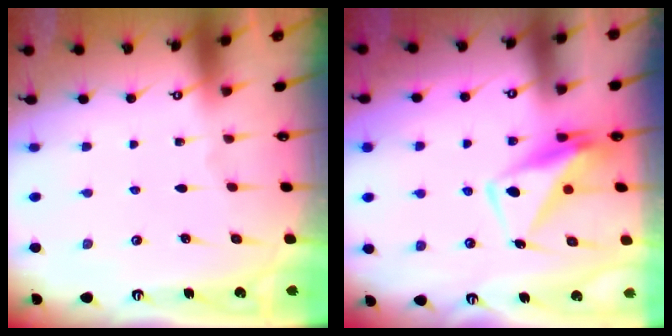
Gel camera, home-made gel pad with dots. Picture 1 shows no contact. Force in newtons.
{"total": 10.1, "press": 9.9, "slide": 1.9}